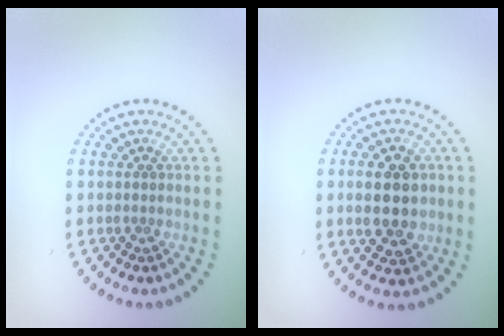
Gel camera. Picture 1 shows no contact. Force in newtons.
{"total": 5.1, "press": 5.1, "slide": 0.2}